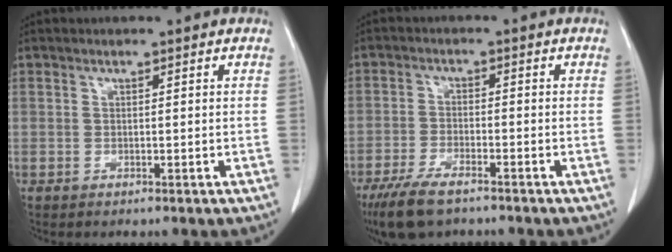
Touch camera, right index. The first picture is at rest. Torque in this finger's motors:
{"motor_torque": [0.37, -0.35, 0.14, 0.01]}